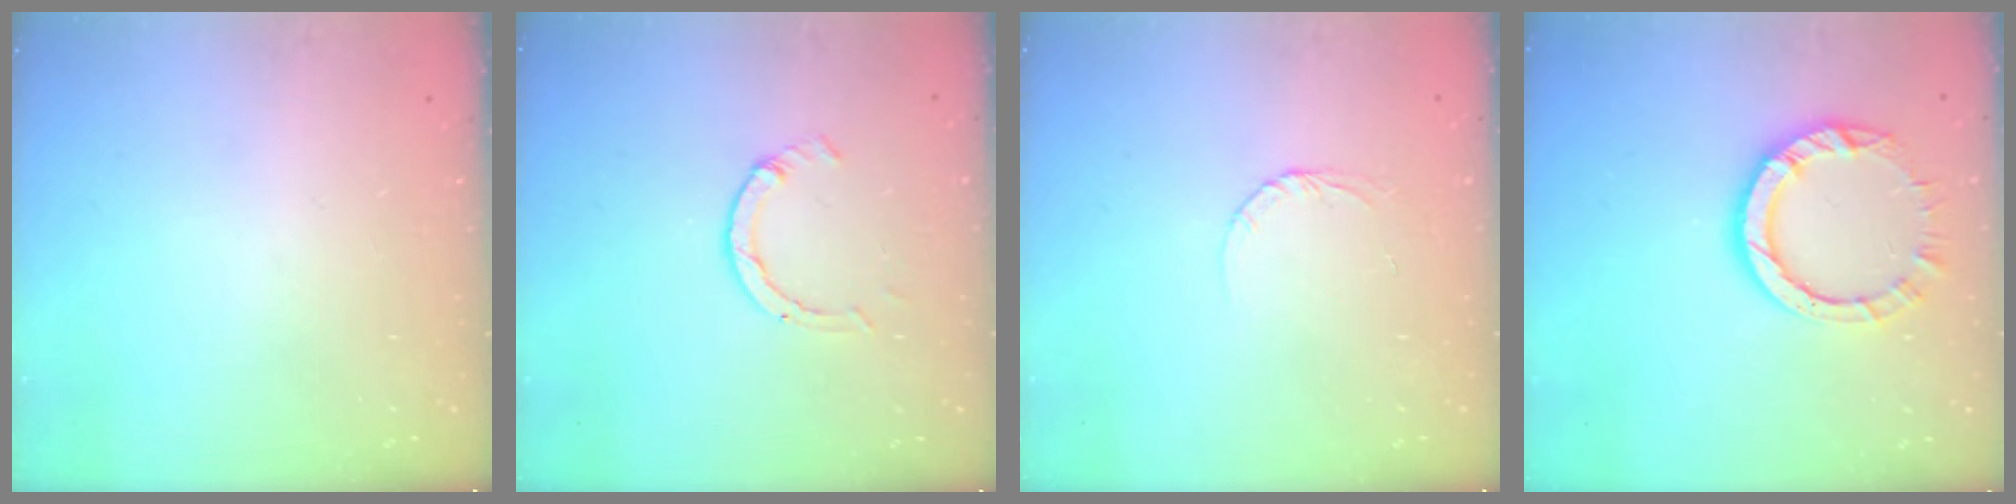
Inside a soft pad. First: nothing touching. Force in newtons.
{"total": 2.6, "press": 2.5, "slide": 0.3}
{"total": 3.5, "press": 3.5, "slide": 0.3}
{"total": 8.6, "press": 8.5, "slide": 1.0}